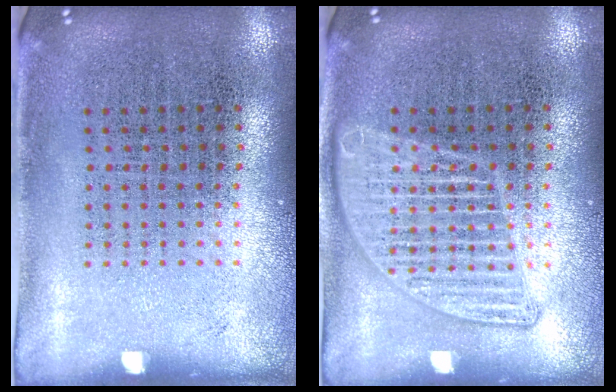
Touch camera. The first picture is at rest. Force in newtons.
{"total": 2.5, "press": 2.5, "slide": 0.2}